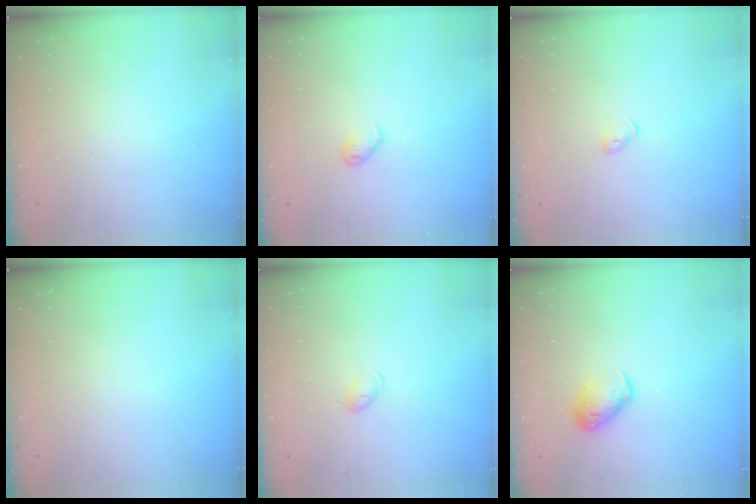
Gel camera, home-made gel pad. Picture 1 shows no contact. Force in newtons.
{"total": 3.5, "press": 3.5, "slide": 0.6}
{"total": 3.3, "press": 3.2, "slide": 0.7}
{"total": 0.0}
{"total": 4.1, "press": 4.0, "slide": 0.7}
{"total": 9.3, "press": 9.2, "slide": 1.4}